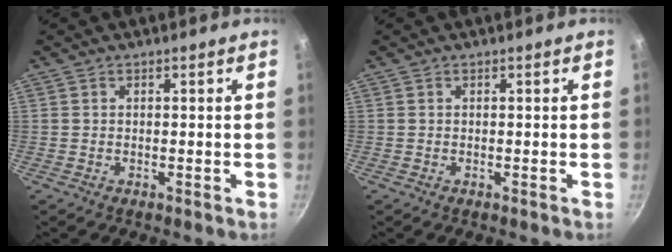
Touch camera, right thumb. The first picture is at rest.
{"total": 0.0}